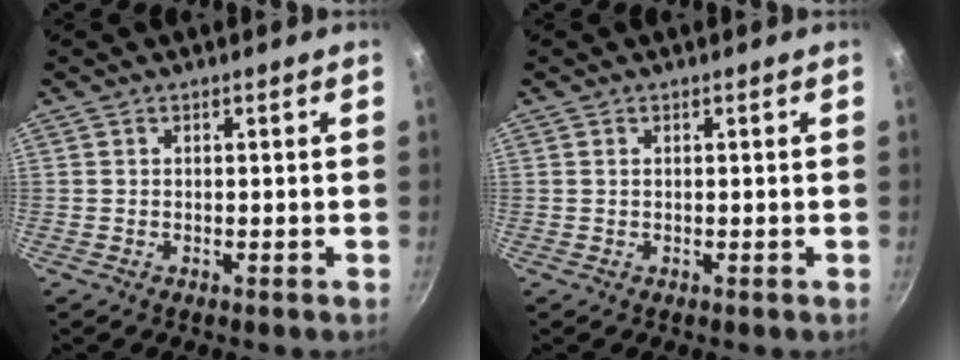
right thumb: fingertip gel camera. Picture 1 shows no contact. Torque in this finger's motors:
{"motor_torque": [0.36, 0.10, 0.39, -0.17, 0.01]}